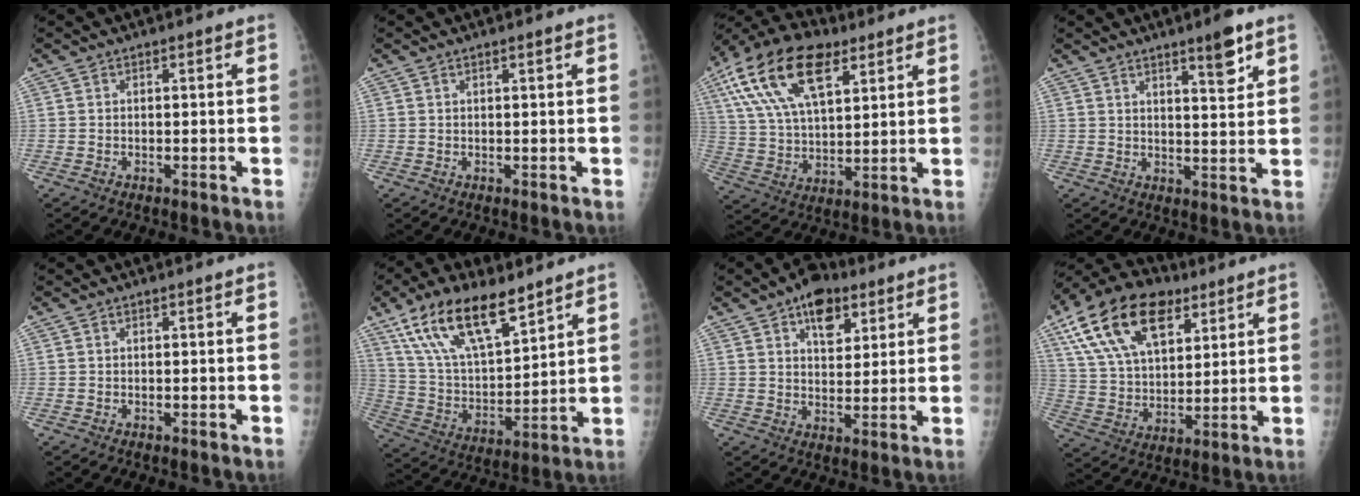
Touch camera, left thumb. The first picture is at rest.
{"total": 0.6, "force": [0.5, 0.0, 0.4], "torque": [-0.008, -0.002, 0.010]}
{"total": 20.1, "force": [9.6, 10.0, 14.5], "torque": [-0.263, -0.007, 0.174]}
{"total": 6.0, "force": [4.0, 0.9, 4.5], "torque": [-0.059, -0.029, 0.060]}
{"total": 0.0}
{"total": 18.6, "force": [12.1, 7.4, 12.1], "torque": [-0.191, -0.048, 0.233]}
{"total": 9.4, "force": [5.2, 5.4, 5.7], "torque": [-0.055, -0.021, 0.077]}
{"total": 21.5, "force": [11.0, 11.9, 14.1], "torque": [-0.240, -0.015, 0.195]}